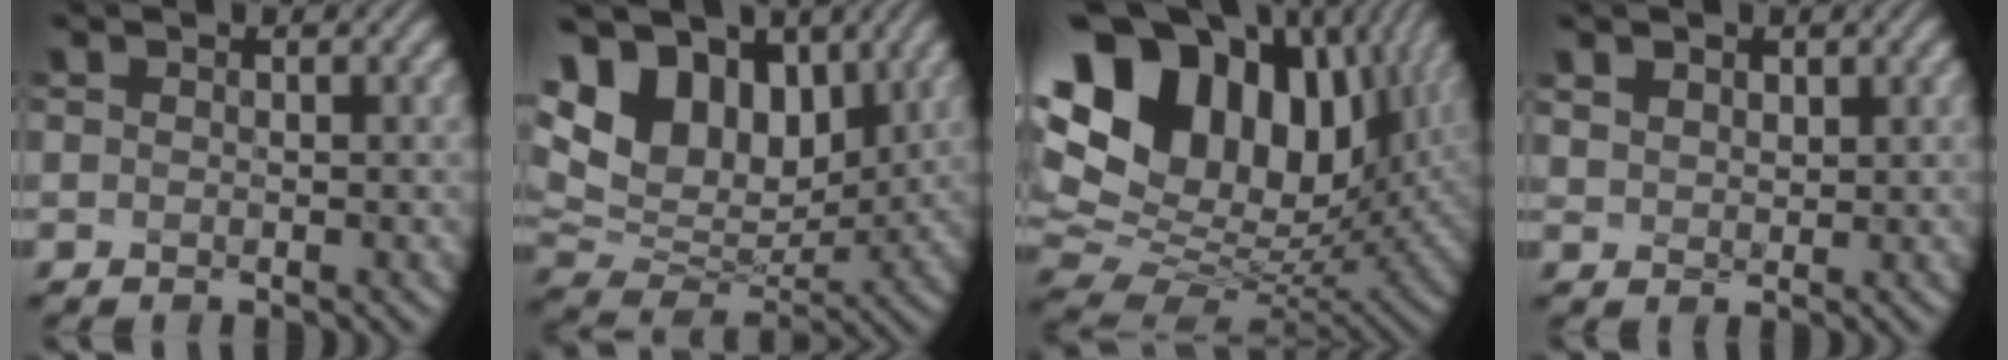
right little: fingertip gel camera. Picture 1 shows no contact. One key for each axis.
{"total": 11.4, "fx": 5.4, "fy": 7.1, "fz": 7.1, "tx": -0.156, "ty": 0.026, "tz": 0.081}
{"total": 18.0, "fx": 7.7, "fy": 11.9, "fz": 11.0, "tx": -0.230, "ty": 0.043, "tz": 0.145}
{"total": 3.4, "fx": 2.0, "fy": 2.2, "fz": 1.5, "tx": -0.048, "ty": 0.014, "tz": 0.028}